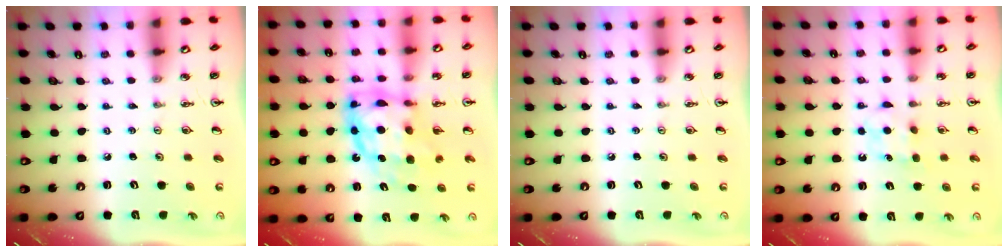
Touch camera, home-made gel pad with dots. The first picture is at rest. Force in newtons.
{"total": 12.7, "press": 12.7, "slide": 1.2}
{"total": 0.0}
{"total": 5.8, "press": 5.8, "slide": 0.8}